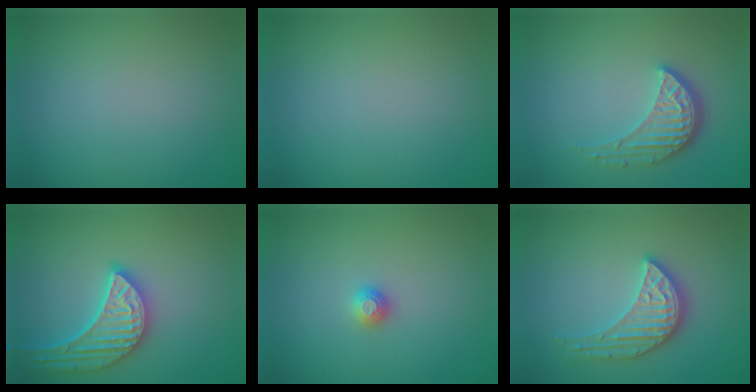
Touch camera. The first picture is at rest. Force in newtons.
{"total": 0.0}
{"total": 4.1, "press": 3.0, "slide": 2.7}
{"total": 4.9, "press": 4.5, "slide": 2.0}
{"total": 1.2, "press": 1.1, "slide": 0.3}
{"total": 3.9, "press": 3.5, "slide": 1.6}